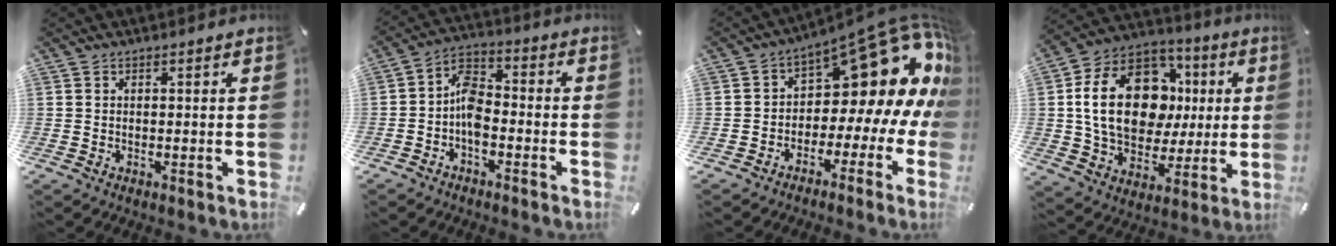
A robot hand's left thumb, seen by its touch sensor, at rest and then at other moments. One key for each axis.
{"total": 7.8, "fx": -2.9, "fy": 4.8, "fz": 5.5, "tx": -0.113, "ty": 0.018, "tz": -0.052}
{"total": 15.9, "fx": 8.0, "fy": 8.5, "fz": 10.8, "tx": -0.128, "ty": -0.079, "tz": 0.128}
{"total": 22.7, "fx": 2.7, "fy": 16.3, "fz": 15.6, "tx": -0.296, "ty": 0.006, "tz": 0.049}